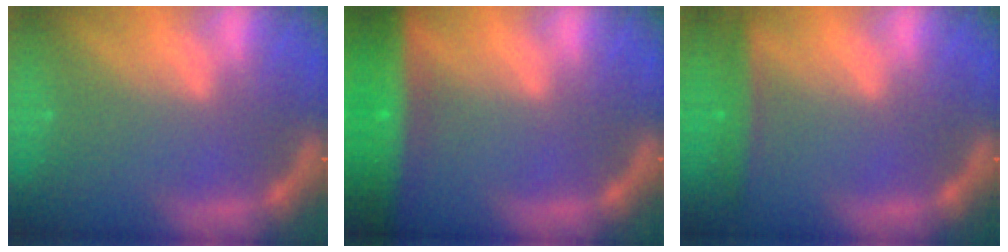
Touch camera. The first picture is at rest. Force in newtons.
{"total": 9.5}
{"total": 3.0}